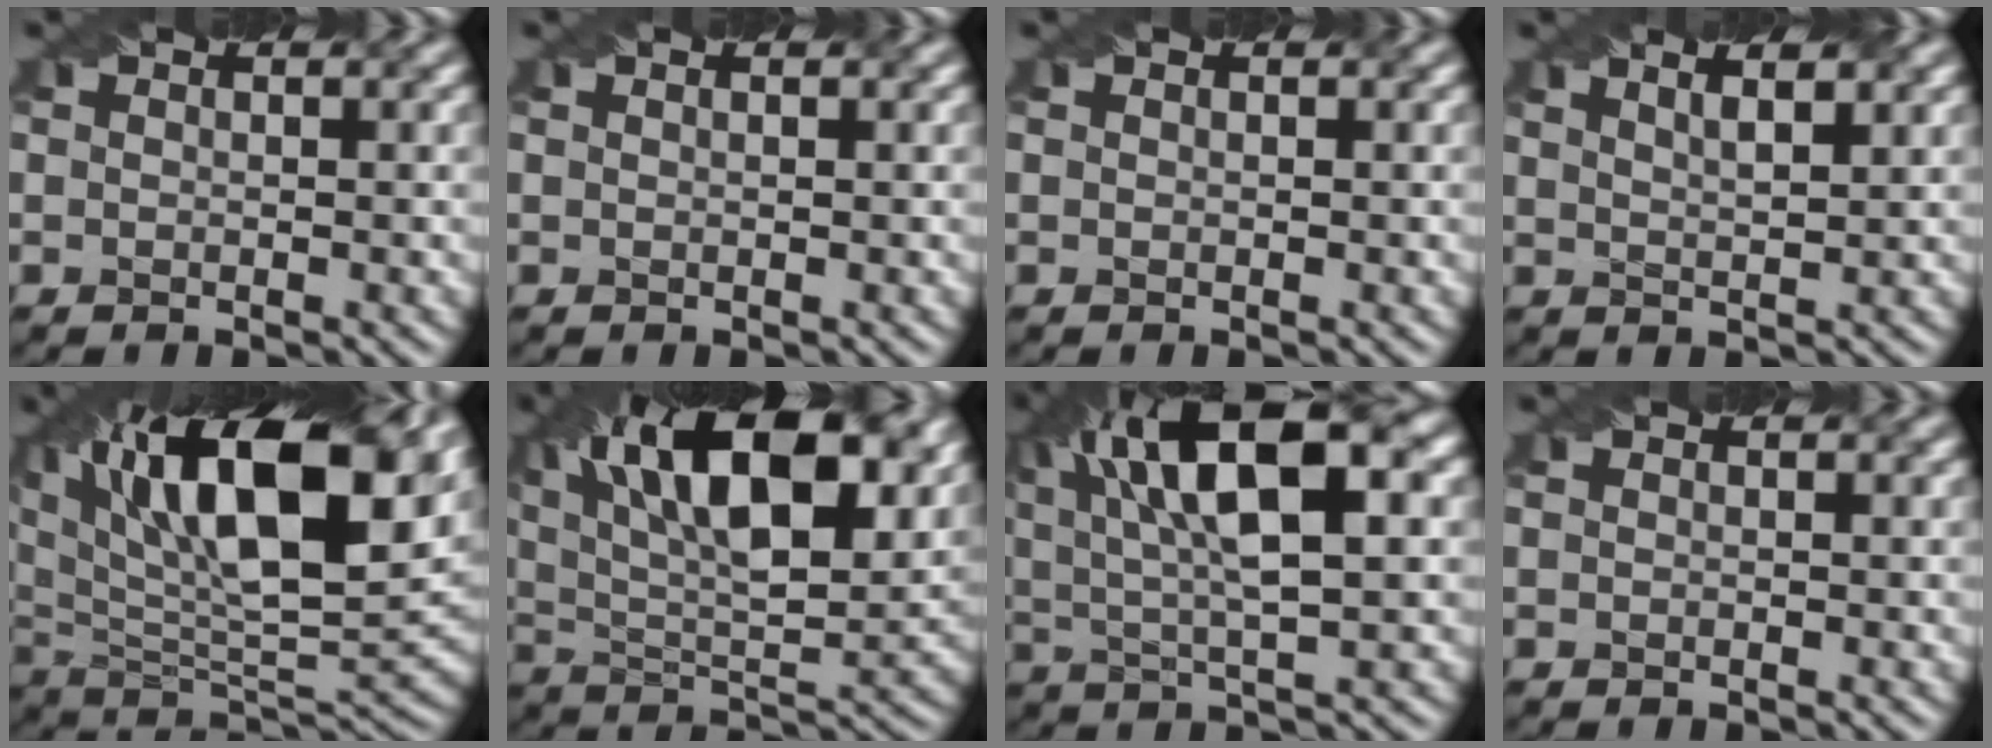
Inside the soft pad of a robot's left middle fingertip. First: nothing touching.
{"total": 0.8, "force": [0.5, 0.2, 0.6], "torque": [-0.008, -0.004, 0.005]}
{"total": 0.0}
{"total": 4.4, "force": [2.8, 1.7, 3.0], "torque": [-0.021, 0.026, 0.018]}
{"total": 17.7, "force": [7.7, 7.3, 14.1], "torque": [-0.232, 0.020, 0.132]}
{"total": 14.9, "force": [6.8, 6.0, 11.9], "torque": [-0.180, 0.013, 0.113]}
{"total": 12.7, "force": [4.2, 4.1, 11.2], "torque": [-0.181, 0.020, 0.068]}
{"total": 0.0}